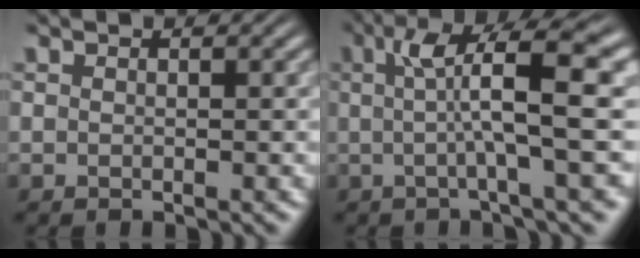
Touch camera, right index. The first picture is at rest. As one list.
[{"total": 8.2, "force": [1.7, 1.7, 7.8], "torque": [-0.105, 0.021, 0.019]}]